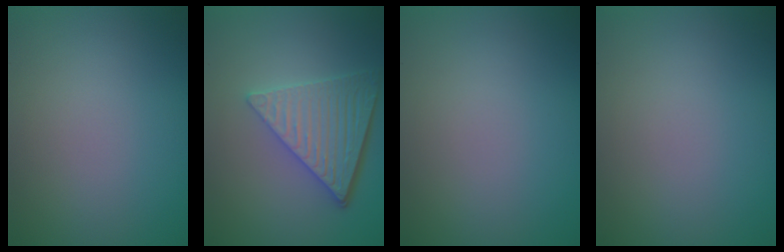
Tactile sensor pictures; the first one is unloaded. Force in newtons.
{"total": 5.6, "press": 4.2, "slide": 3.6}
{"total": 0.0}
{"total": 0.0}